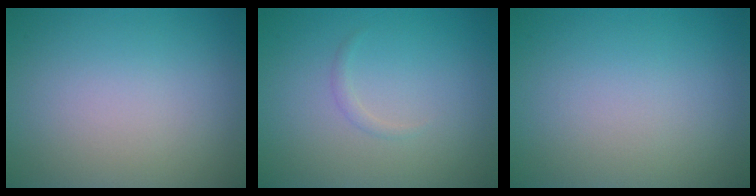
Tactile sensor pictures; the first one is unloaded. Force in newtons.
{"total": 0.6, "press": 0.6, "slide": 0.0}
{"total": 0.0}